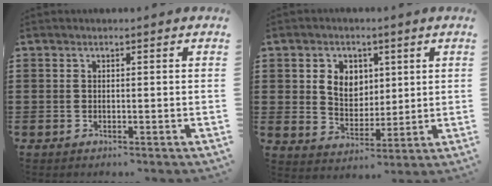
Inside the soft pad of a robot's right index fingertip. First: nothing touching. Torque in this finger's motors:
{"motor_torque": [0.82, 0.45, 0.22, 0.10]}